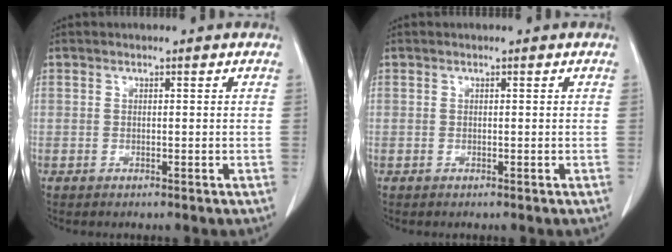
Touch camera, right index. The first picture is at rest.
{"total": 0.0}